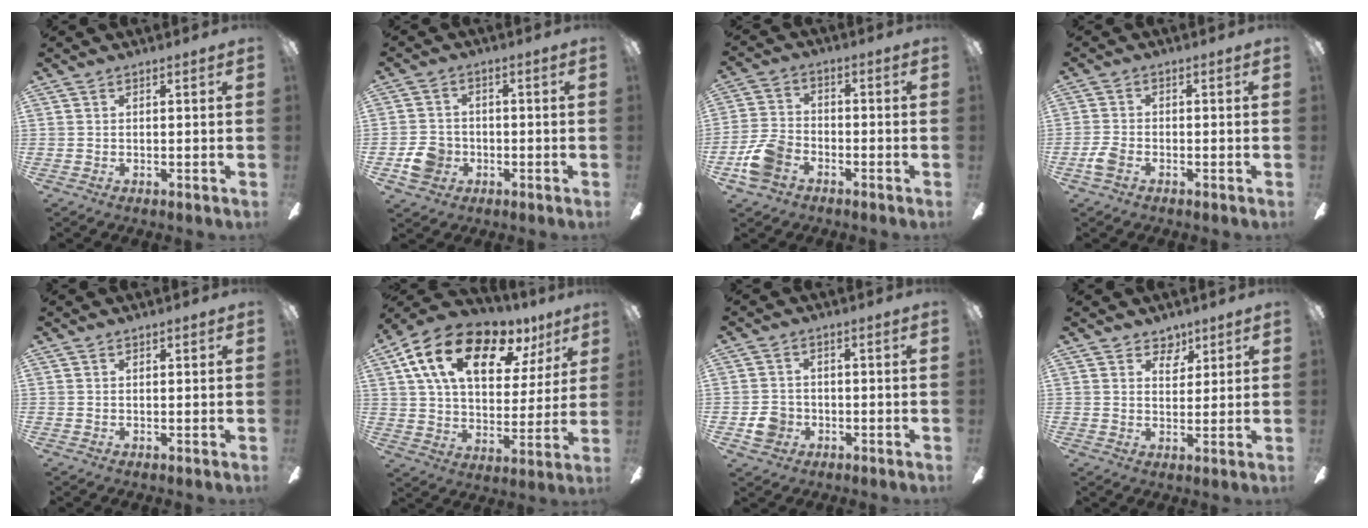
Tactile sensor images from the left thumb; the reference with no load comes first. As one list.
[{"total": 6.6, "force": [-2.2, 5.7, 2.6], "torque": [-0.048, 0.012, -0.041]}, {"total": 9.2, "force": [-4.8, 6.3, 4.7], "torque": [-0.105, 0.030, -0.087]}, {"total": 3.8, "force": [-1.9, 2.3, 2.3], "torque": [-0.054, 0.005, -0.038]}, {"total": 0.6, "force": [0.4, 0.5, 0.0], "torque": [0.007, -0.001, 0.005]}, {"total": 20.2, "force": [11.4, 10.8, 12.7], "torque": [-0.224, -0.046, 0.198]}, {"total": 5.1, "force": [-1.6, 4.6, 1.6], "torque": [-0.019, 0.008, -0.030]}, {"total": 4.9, "force": [3.5, 3.2, 0.9], "torque": [-0.001, -0.019, 0.059]}]